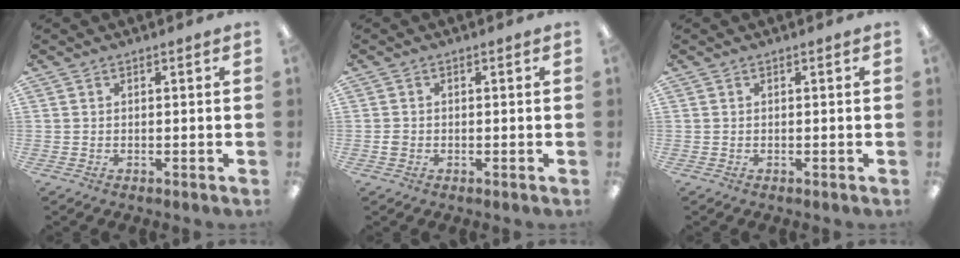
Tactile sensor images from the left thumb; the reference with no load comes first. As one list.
[{"total": 1.2, "force": [-0.2, 1.1, 0.5], "torque": [-0.008, 0.004, -0.005]}, {"total": 0.0}]